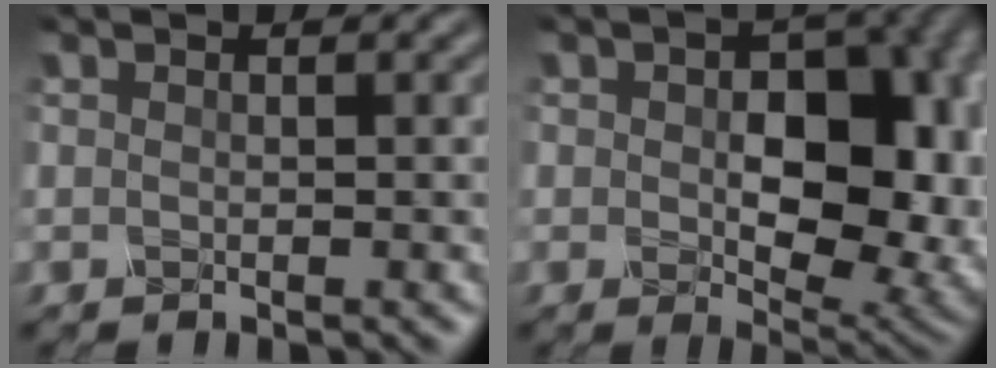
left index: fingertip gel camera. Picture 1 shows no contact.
{"total": 10.9, "force": [-0.2, 6.5, 8.8], "torque": [-0.118, -0.014, 0.008]}